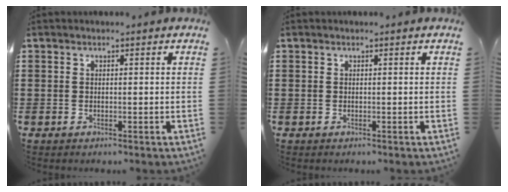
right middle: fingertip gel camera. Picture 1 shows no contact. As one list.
[{"total": 0.0}]